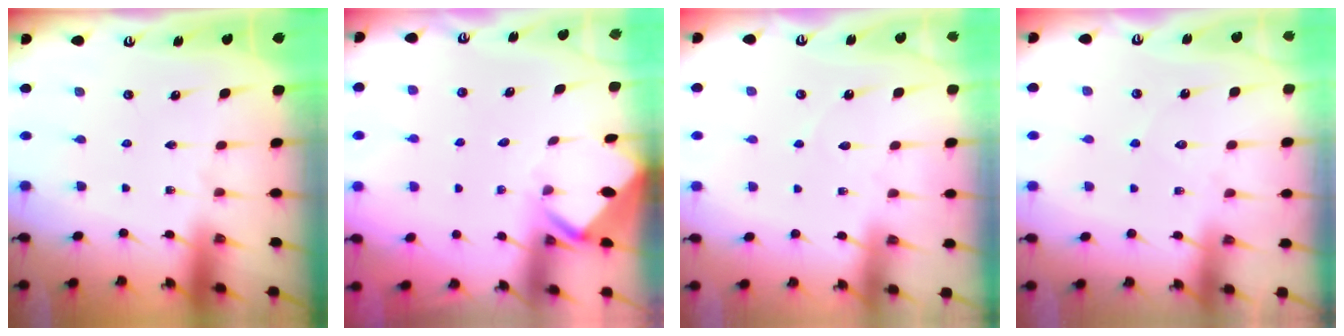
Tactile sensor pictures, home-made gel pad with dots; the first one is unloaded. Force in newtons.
{"total": 3.5, "press": 3.5, "slide": 0.1}
{"total": 2.9, "press": 2.9, "slide": 0.3}
{"total": 7.2, "press": 7.2, "slide": 0.7}